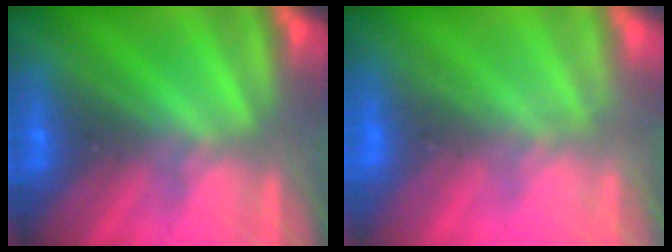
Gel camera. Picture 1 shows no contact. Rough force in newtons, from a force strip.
{"total": 7.0}